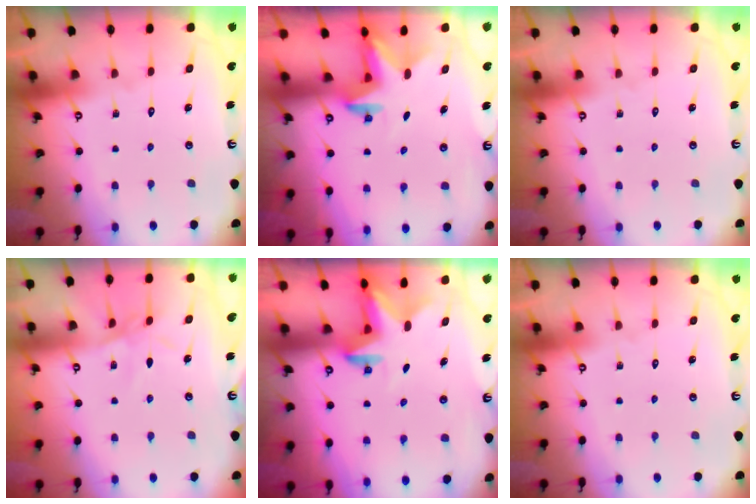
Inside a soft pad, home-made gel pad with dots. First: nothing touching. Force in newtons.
{"total": 2.3, "press": 2.3, "slide": 0.4}
{"total": 0.0}
{"total": 4.7, "press": 4.6, "slide": 0.5}
{"total": 2.8, "press": 2.8, "slide": 0.6}
{"total": 0.0}